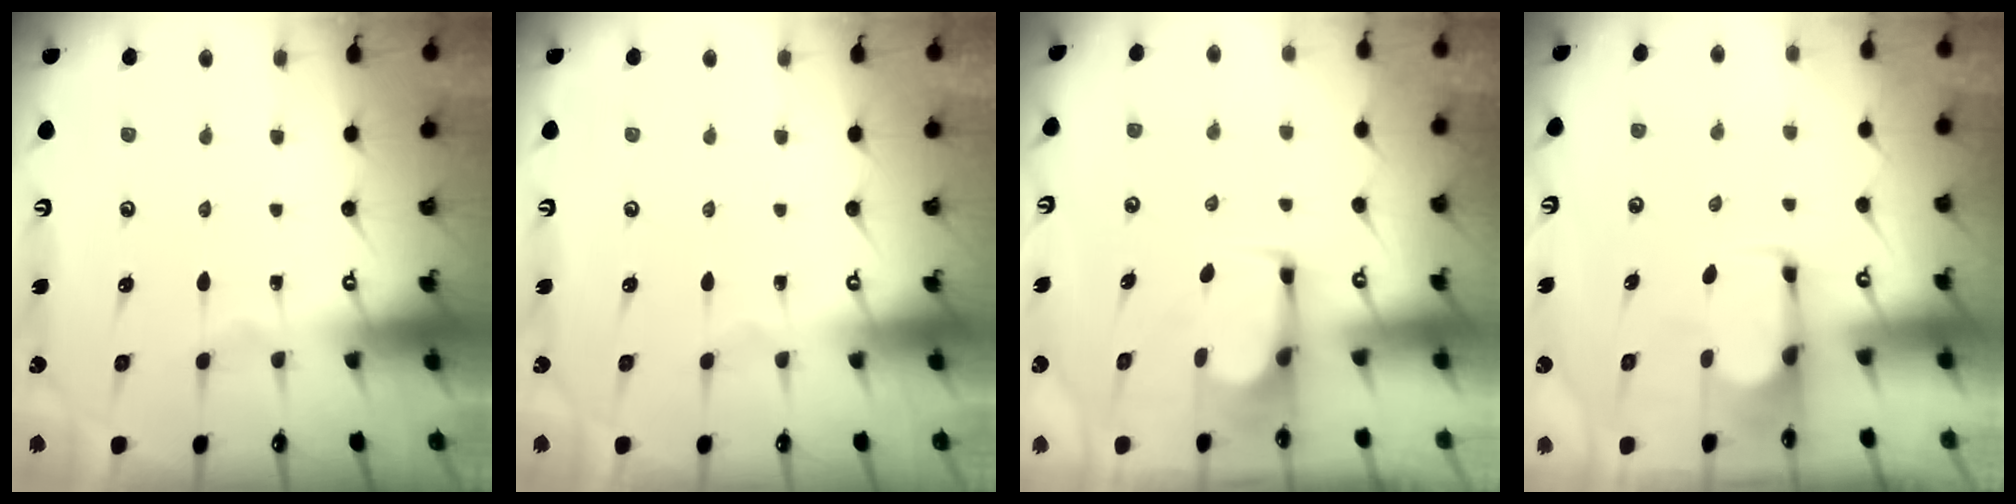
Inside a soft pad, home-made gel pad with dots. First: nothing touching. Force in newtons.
{"total": 0.0}
{"total": 2.5, "press": 2.5, "slide": 0.4}
{"total": 1.8, "press": 1.6, "slide": 0.7}